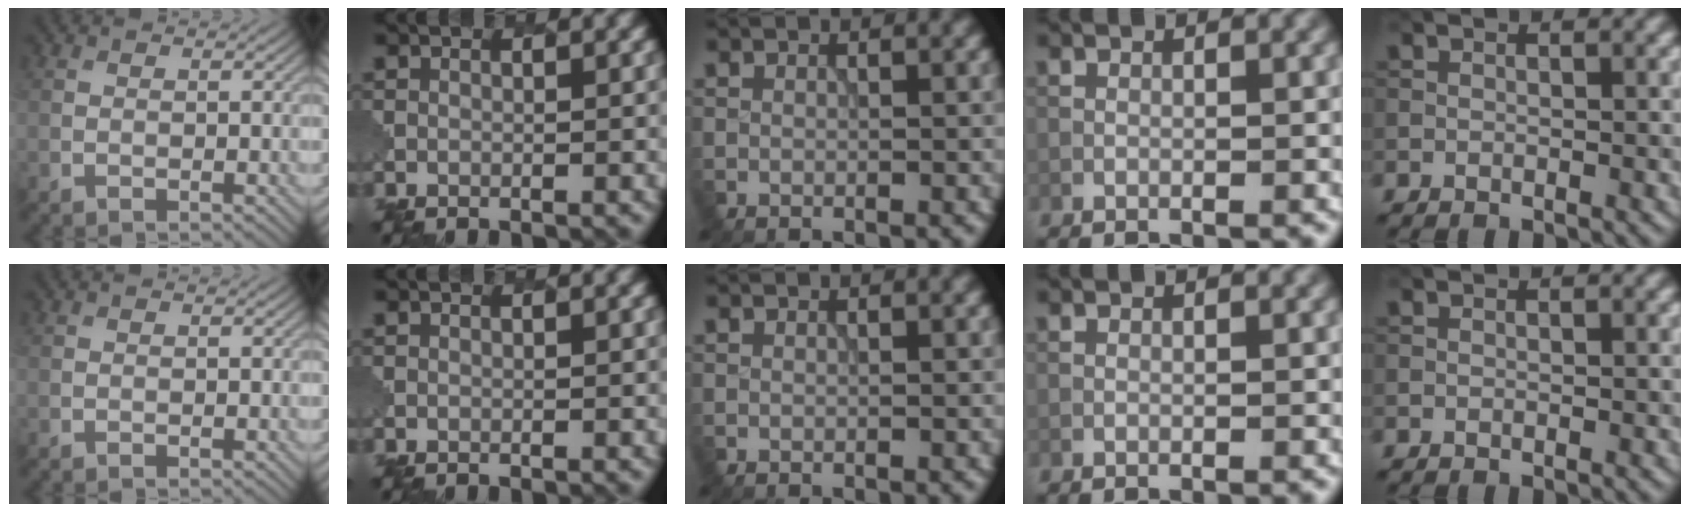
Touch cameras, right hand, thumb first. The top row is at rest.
{}